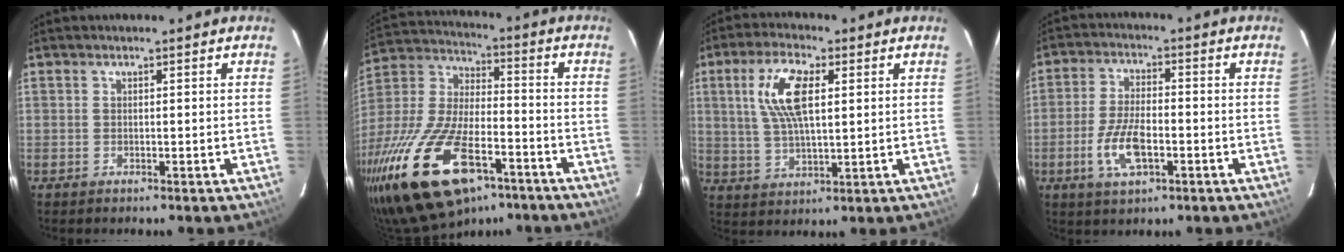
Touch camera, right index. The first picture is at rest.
{"total": 25.6, "force": [-14.7, 11.1, 17.7], "torque": [-0.369, -0.035, -0.255]}
{"total": 10.2, "force": [2.9, 4.0, 9.0], "torque": [-0.180, 0.012, 0.059]}
{"total": 8.5, "force": [-3.0, 3.6, 7.1], "torque": [-0.150, -0.001, -0.055]}